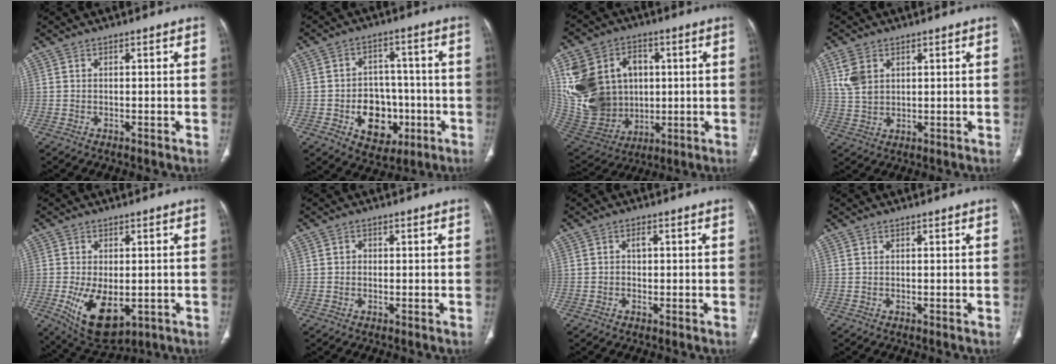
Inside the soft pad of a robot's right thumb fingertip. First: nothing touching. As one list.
[{"total": 11.8, "force": [-3.5, 9.1, 6.7], "torque": [-0.047, 0.030, -0.042]}, {"total": 24.5, "force": [4.0, 19.5, 14.3], "torque": [-0.283, 0.019, 0.104]}, {"total": 5.8, "force": [2.4, 3.8, 3.6], "torque": [-0.069, -0.004, 0.057]}, {"total": 11.2, "force": [-2.8, 6.2, 8.9], "torque": [-0.144, -0.014, -0.027]}, {"total": 0.8, "force": [-0.1, 0.7, 0.3], "torque": [0.000, 0.003, -0.003]}, {"total": 1.5, "force": [0.0, 1.1, 1.0], "torque": [-0.012, 0.004, -0.002]}, {"total": 0.0}]